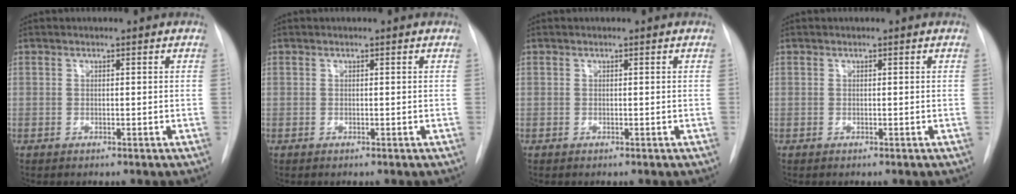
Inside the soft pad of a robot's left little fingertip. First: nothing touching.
{"total": 0.0}
{"total": 0.0}
{"total": 0.0}